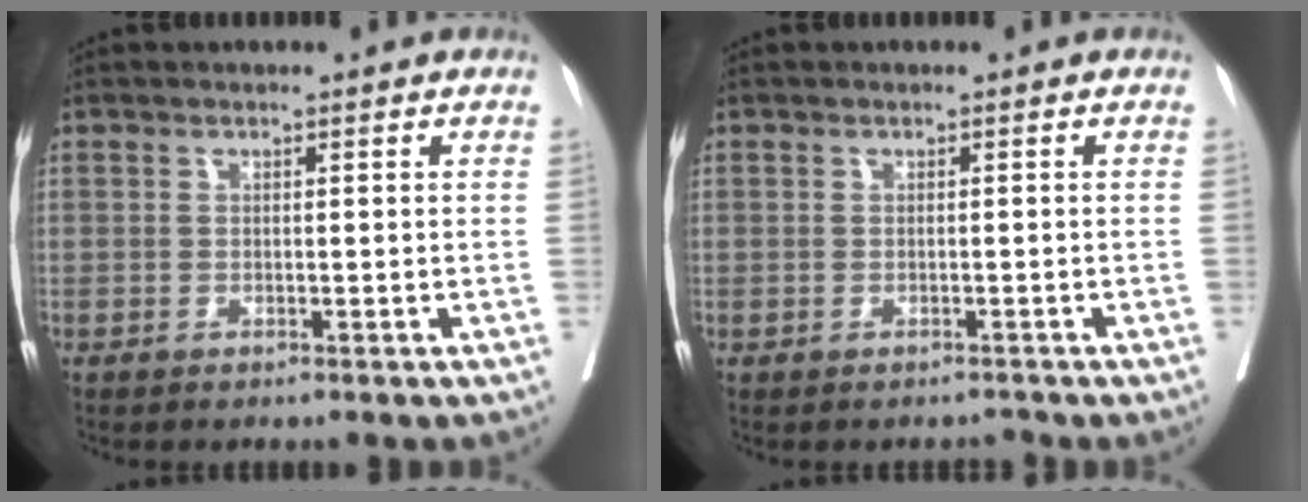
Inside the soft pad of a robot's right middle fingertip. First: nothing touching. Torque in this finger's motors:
{"motor_torque": [0.00, -0.17, -0.03, 0.00]}